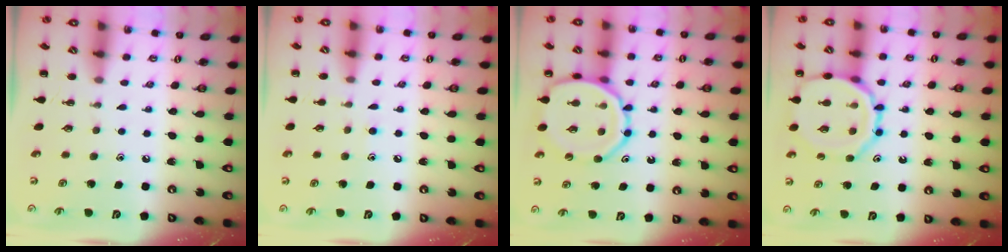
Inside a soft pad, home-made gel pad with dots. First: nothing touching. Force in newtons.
{"total": 6.2, "press": 5.8, "slide": 2.2}
{"total": 13.3, "press": 13.1, "slide": 2.3}
{"total": 14.6, "press": 14.6, "slide": 1.6}